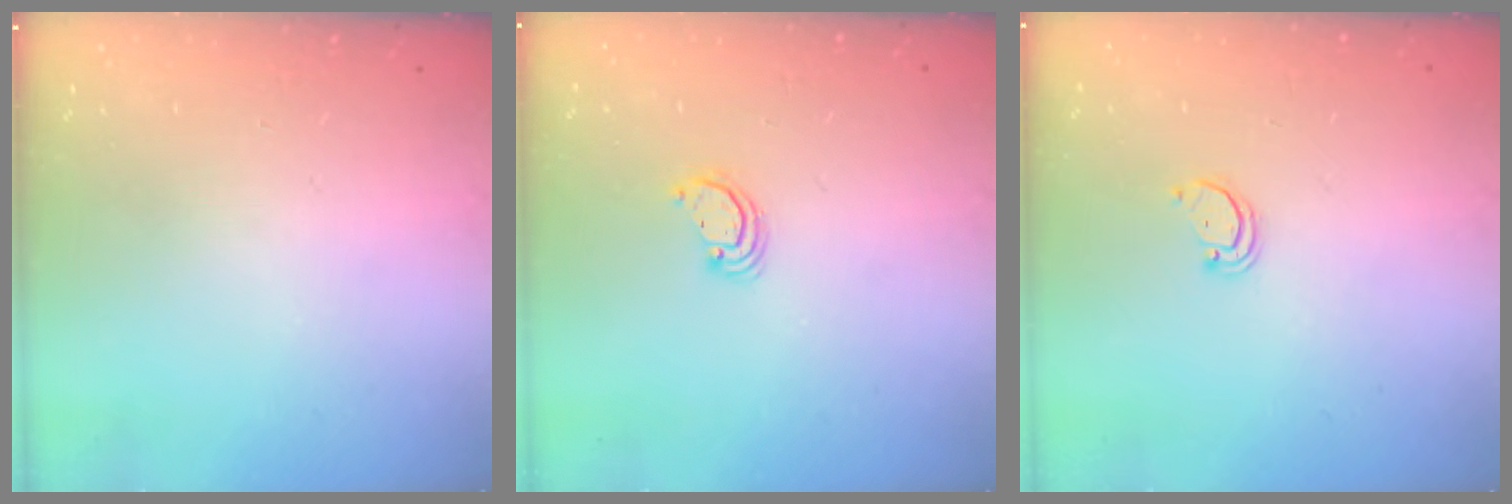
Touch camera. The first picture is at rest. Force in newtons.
{"total": 2.8, "press": 2.8, "slide": 0.2}
{"total": 1.6, "press": 1.6, "slide": 0.1}